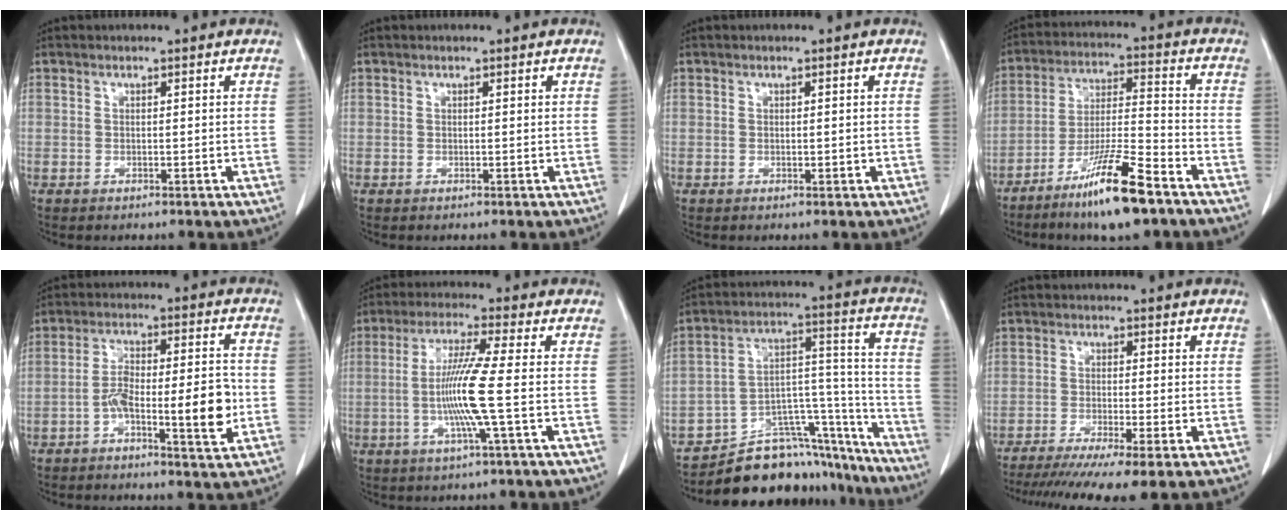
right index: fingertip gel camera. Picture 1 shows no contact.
{"total": 0.0}
{"total": 0.7, "force": [0.0, 0.4, 0.6], "torque": [-0.007, 0.001, 0.002]}
{"total": 13.2, "force": [-8.8, 0.9, 9.8], "torque": [-0.184, -0.027, -0.159]}
{"total": 10.3, "force": [-2.8, 2.1, 9.7], "torque": [-0.161, 0.018, -0.044]}
{"total": 9.2, "force": [-1.2, -1.3, 9.0], "torque": [-0.176, -0.008, -0.028]}
{"total": 20.5, "force": [-18.4, 7.2, 5.4], "torque": [-0.060, 0.065, -0.274]}
{"total": 12.1, "force": [-9.1, 0.3, 7.9], "torque": [-0.126, -0.025, -0.145]}